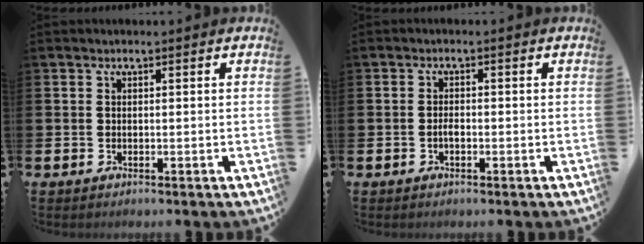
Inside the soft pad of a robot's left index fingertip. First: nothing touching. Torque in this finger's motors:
{"motor_torque": [0.25, 0.13, -0.02, 0.01]}